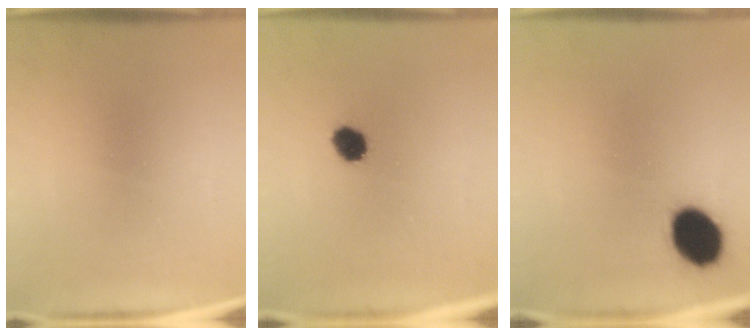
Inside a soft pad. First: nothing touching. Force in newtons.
{"total": 4.7}
{"total": 11.7}